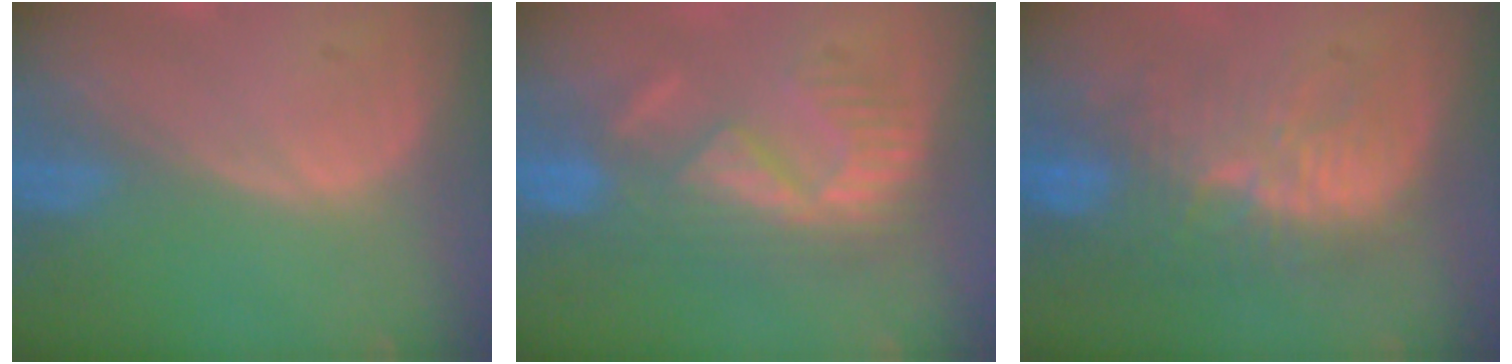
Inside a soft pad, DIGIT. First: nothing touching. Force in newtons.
{"total": 8.9, "press": 8.1, "slide": 3.6}
{"total": 10.7, "press": 9.6, "slide": 4.8}